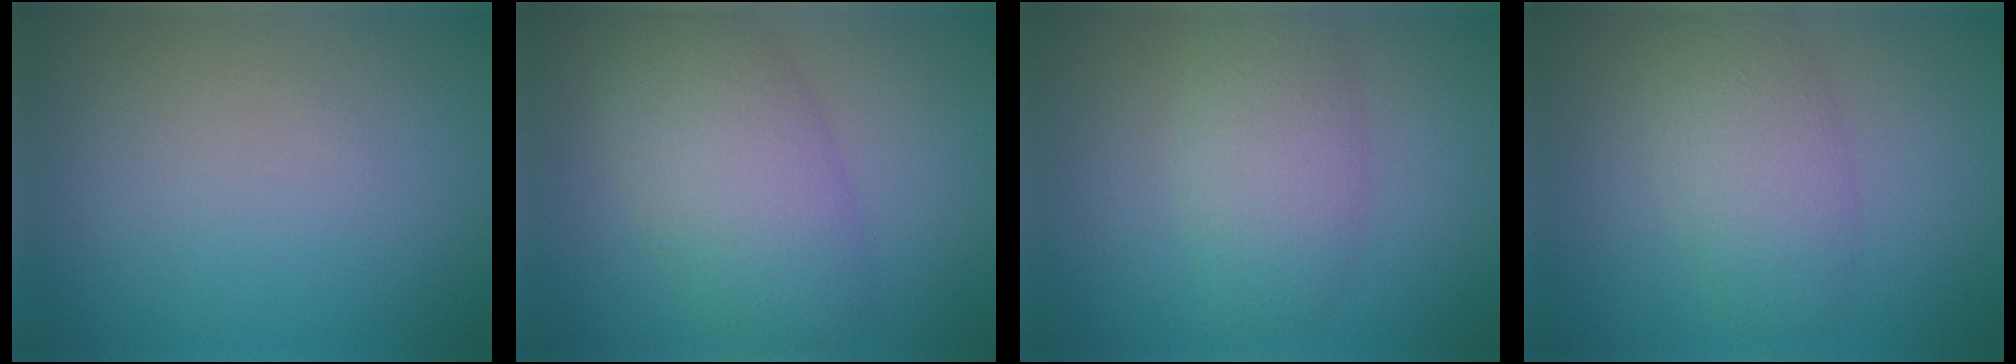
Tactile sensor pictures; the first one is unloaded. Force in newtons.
{"total": 6.9, "press": 6.9, "slide": 0.1}
{"total": 4.2, "press": 4.2, "slide": 0.2}
{"total": 4.4, "press": 4.4, "slide": 0.3}